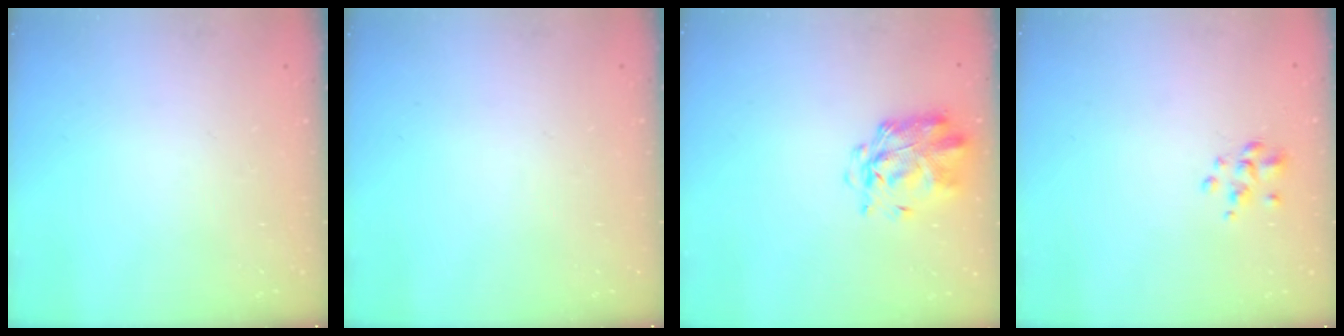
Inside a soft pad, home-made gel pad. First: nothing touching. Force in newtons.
{"total": 0.0}
{"total": 2.9, "press": 2.8, "slide": 0.8}
{"total": 2.7, "press": 2.5, "slide": 0.9}